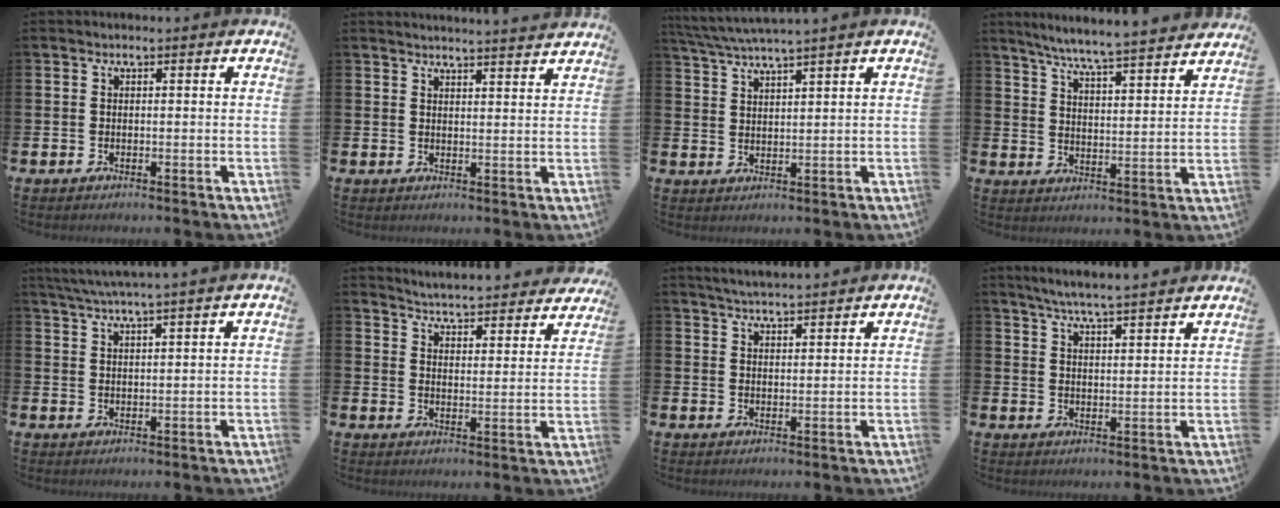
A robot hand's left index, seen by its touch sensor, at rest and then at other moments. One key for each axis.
{"total": 3.3, "fx": 3.2, "fy": -0.5, "fz": -0.1, "tx": 0.009, "ty": -0.027, "tz": 0.055}
{"total": 4.1, "fx": 3.8, "fy": -0.6, "fz": 1.2, "tx": -0.038, "ty": -0.015, "tz": 0.069}
{"total": 6.7, "fx": 6.4, "fy": -0.4, "fz": 1.8, "tx": -0.057, "ty": -0.049, "tz": 0.110}
{"total": 3.8, "fx": 3.6, "fy": -0.9, "fz": 1.0, "tx": -0.031, "ty": -0.013, "tz": 0.066}
{"total": 4.9, "fx": 4.9, "fy": 0.2, "fz": 0.3, "tx": -0.022, "ty": -0.046, "tz": 0.081}
{"total": 4.0, "fx": 3.9, "fy": -0.1, "fz": 0.6, "tx": -0.015, "ty": -0.020, "tz": 0.070}
{"total": 5.7, "fx": 5.5, "fy": -0.5, "fz": 1.3, "tx": -0.036, "ty": -0.032, "tz": 0.096}